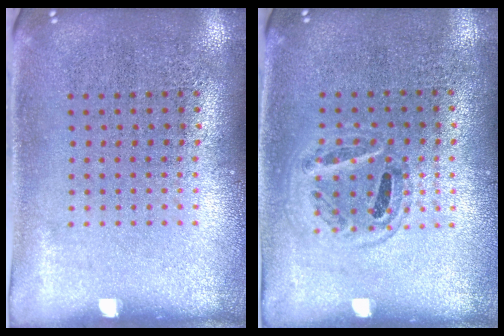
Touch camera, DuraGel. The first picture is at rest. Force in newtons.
{"total": 0.9, "press": 0.8, "slide": 0.3}